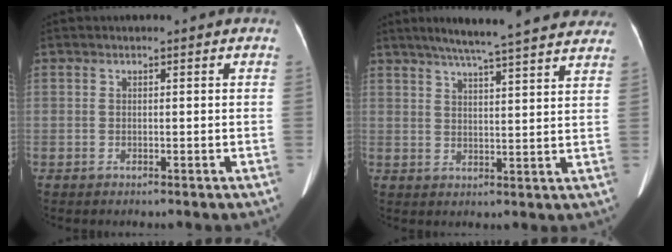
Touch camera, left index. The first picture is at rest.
{"total": 19.4, "force": [16.7, 1.4, 9.7], "torque": [-0.145, 0.023, 0.215]}